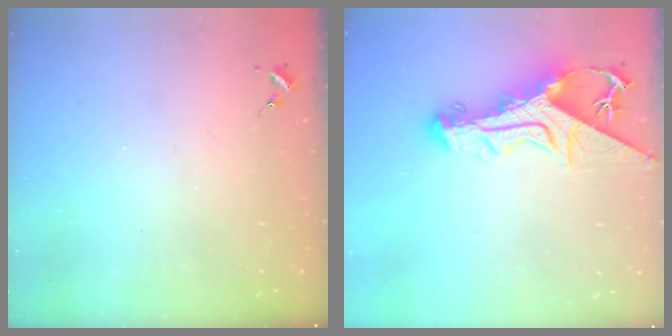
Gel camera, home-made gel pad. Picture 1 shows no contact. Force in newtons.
{"total": 16.2, "press": 16.1, "slide": 1.6}